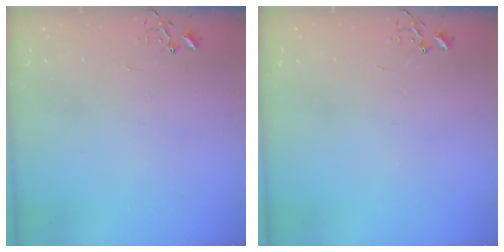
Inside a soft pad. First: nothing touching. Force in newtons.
{"total": 0.0}